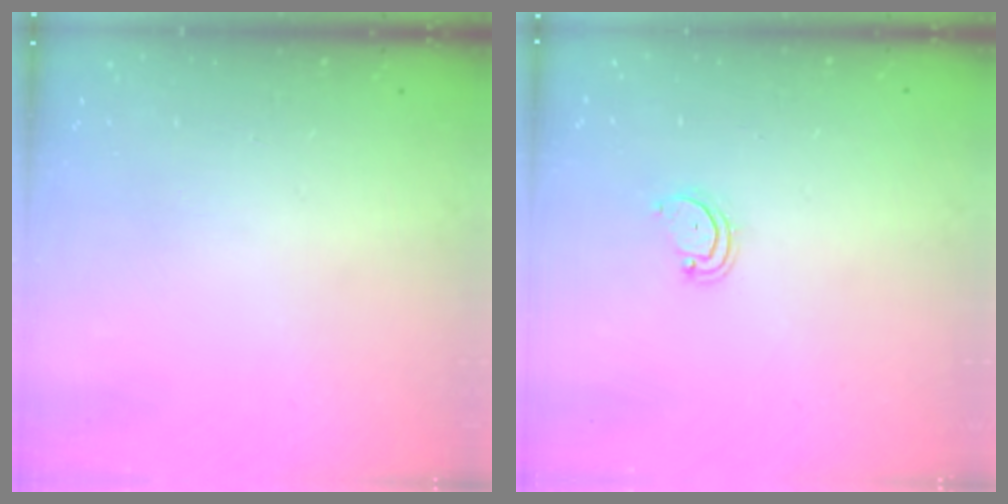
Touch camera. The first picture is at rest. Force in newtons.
{"total": 3.0, "press": 3.0, "slide": 0.2}